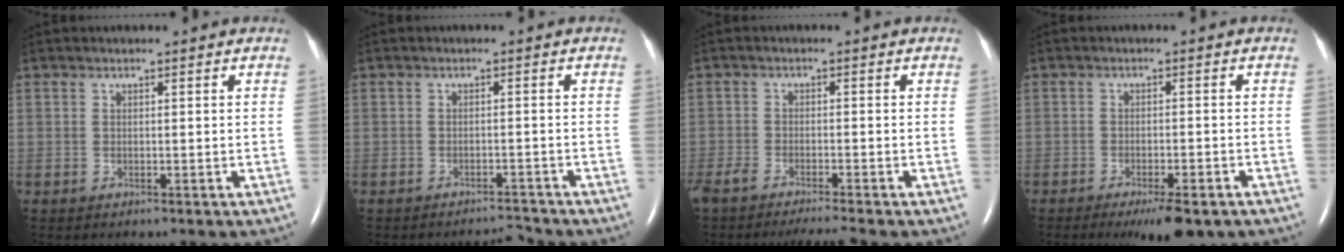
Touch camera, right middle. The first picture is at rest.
{"total": 2.5, "force": [-2.5, 0.0, -0.1], "torque": [0.003, -0.009, -0.037]}
{"total": 7.9, "force": [-6.9, -0.1, 3.8], "torque": [-0.063, -0.017, -0.114]}
{"total": 6.4, "force": [-4.5, 1.3, 4.4], "torque": [-0.059, -0.012, -0.059]}